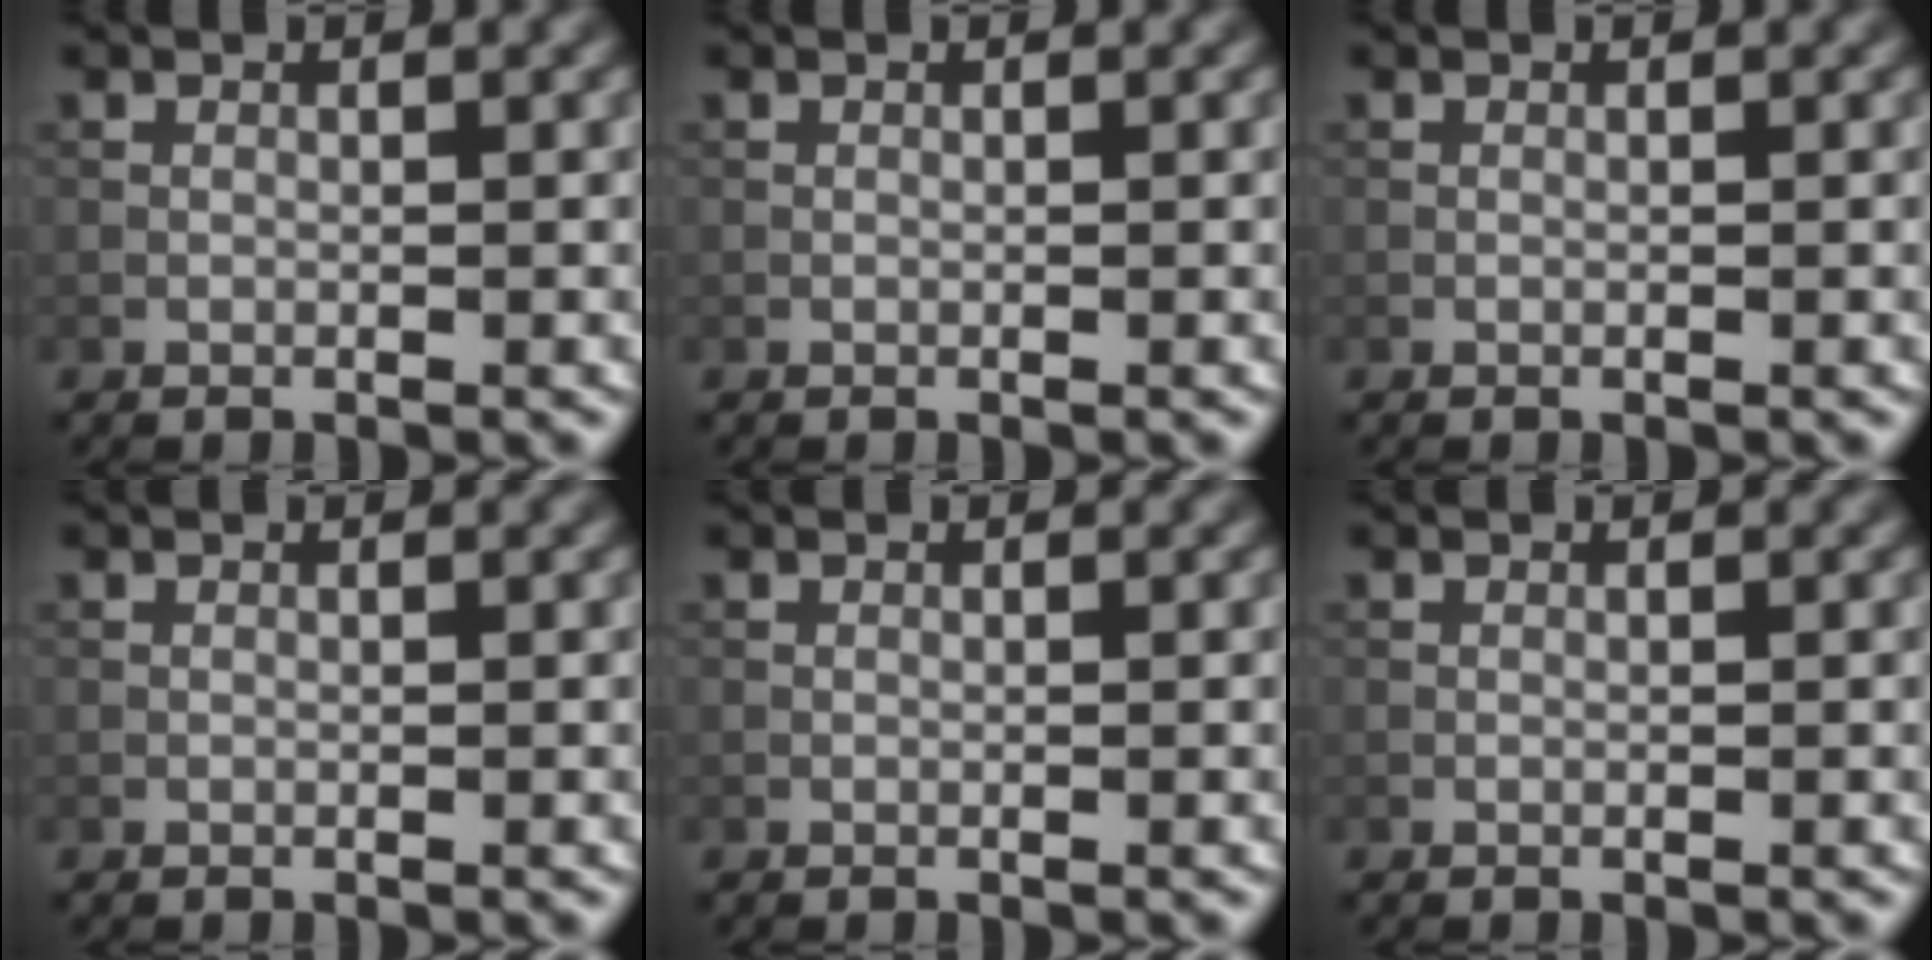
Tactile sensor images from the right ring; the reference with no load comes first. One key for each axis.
{"total": 0.0}
{"total": 0.0}
{"total": 0.0}
{"total": 0.0}
{"total": 0.0}